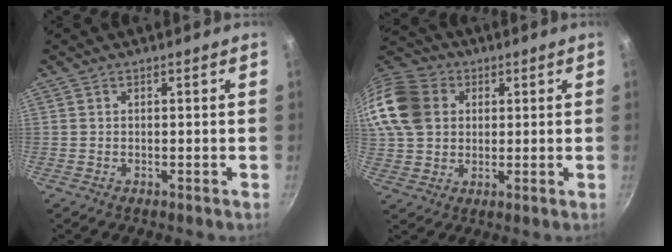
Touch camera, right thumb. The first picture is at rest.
{"total": 18.4, "force": [4.2, 15.0, 9.9], "torque": [-0.219, 0.027, 0.071]}